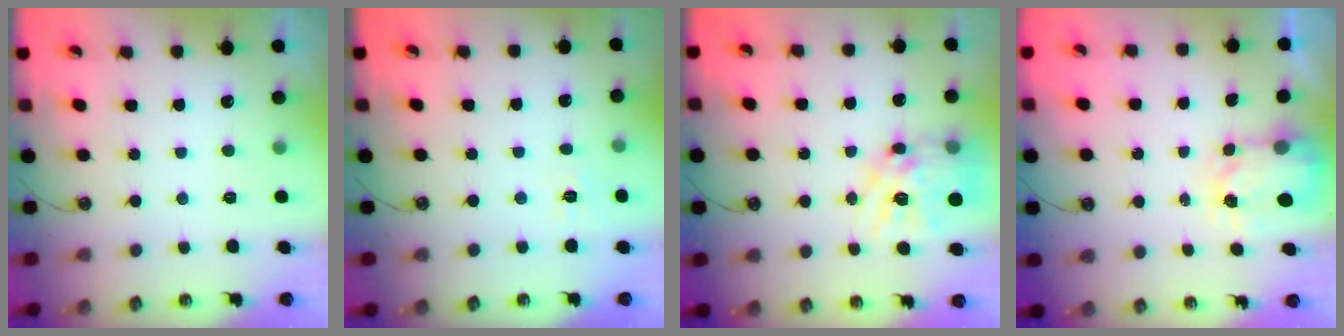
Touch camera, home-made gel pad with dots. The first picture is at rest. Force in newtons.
{"total": 3.4, "press": 3.4, "slide": 0.6}
{"total": 18.0, "press": 18.0, "slide": 1.5}
{"total": 3.9, "press": 3.8, "slide": 0.5}